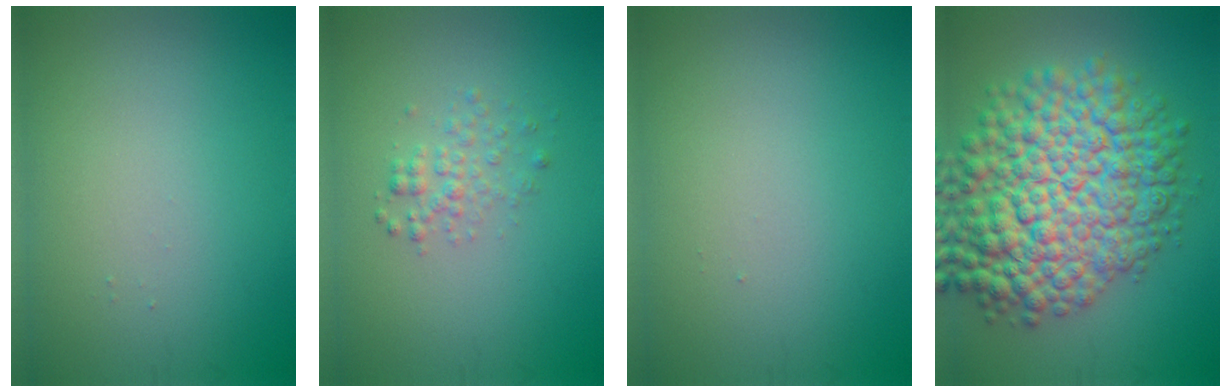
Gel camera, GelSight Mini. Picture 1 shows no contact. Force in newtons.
{"total": 1.7, "press": 1.7, "slide": 0.1}
{"total": 0.0}
{"total": 12.7, "press": 12.7, "slide": 0.3}